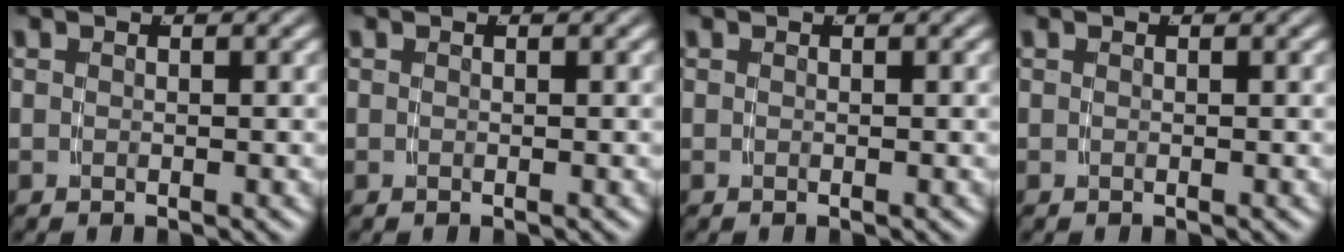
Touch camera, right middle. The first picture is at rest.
{"total": 0.0}
{"total": 0.0}
{"total": 0.0}